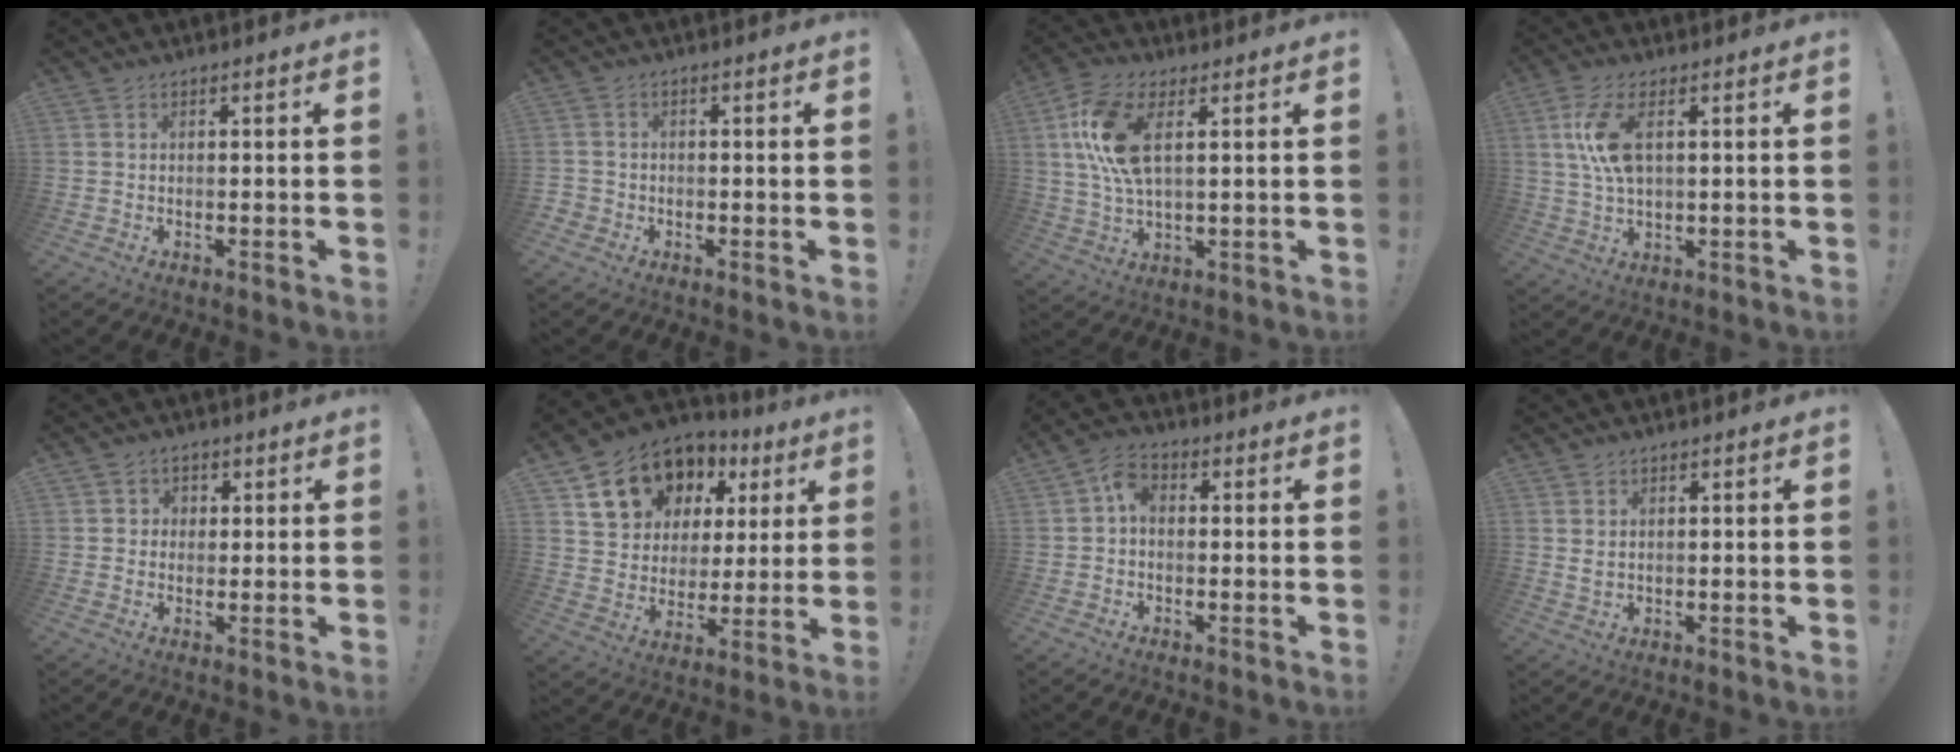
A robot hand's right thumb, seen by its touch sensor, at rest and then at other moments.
{"total": 1.7, "force": [-0.9, 1.3, 0.7], "torque": [-0.010, 0.005, -0.015]}
{"total": 12.8, "force": [3.7, 5.6, 10.9], "torque": [-0.233, -0.009, 0.067]}
{"total": 9.8, "force": [2.2, 4.3, 8.6], "torque": [-0.170, -0.006, 0.040]}
{"total": 3.1, "force": [0.7, 3.0, 0.5], "torque": [0.006, -0.003, 0.008]}
{"total": 16.3, "force": [9.5, 11.5, 6.5], "torque": [-0.100, -0.054, 0.192]}
{"total": 5.5, "force": [0.1, 3.8, 4.0], "torque": [-0.069, 0.007, 0.002]}
{"total": 2.1, "force": [1.1, 1.3, 1.2], "torque": [-0.016, 0.000, 0.018]}